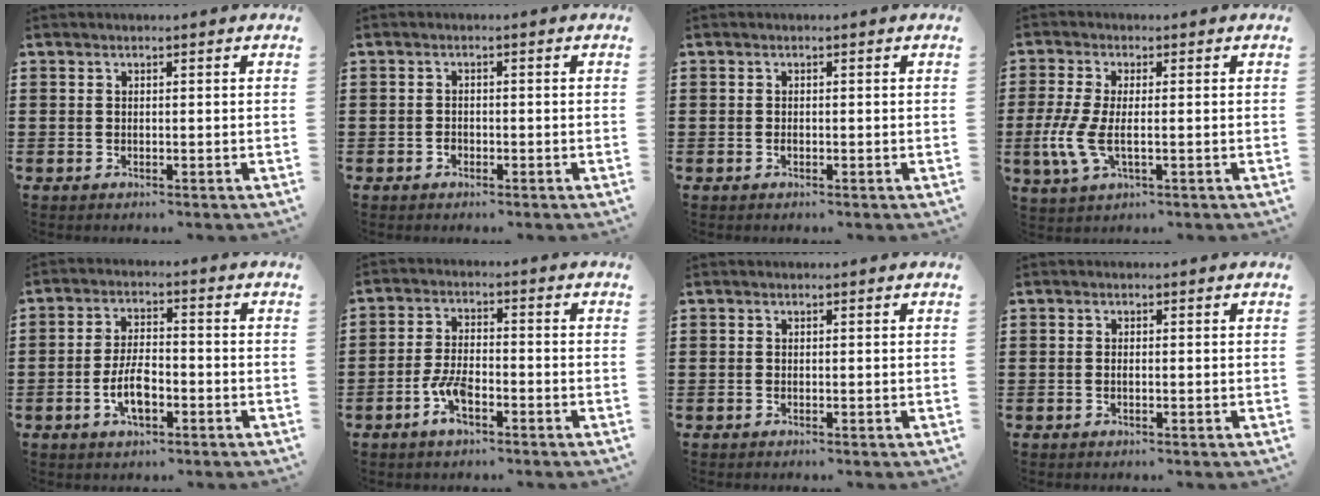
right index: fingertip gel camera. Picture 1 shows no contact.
{"total": 0.8, "force": [-0.5, 0.5, 0.4], "torque": [-0.008, -0.001, -0.011]}
{"total": 0.6, "force": [-0.2, 0.3, 0.4], "torque": [-0.011, -0.003, -0.003]}
{"total": 5.8, "force": [-1.2, 2.4, 5.2], "torque": [-0.126, -0.012, -0.026]}
{"total": 6.0, "force": [-2.2, 2.6, 4.9], "torque": [-0.111, -0.003, -0.044]}
{"total": 5.4, "force": [-2.8, 2.1, 4.1], "torque": [-0.105, -0.004, -0.058]}
{"total": 0.0}
{"total": 0.6, "force": [-0.2, 0.1, 0.5], "torque": [-0.010, -0.003, -0.002]}